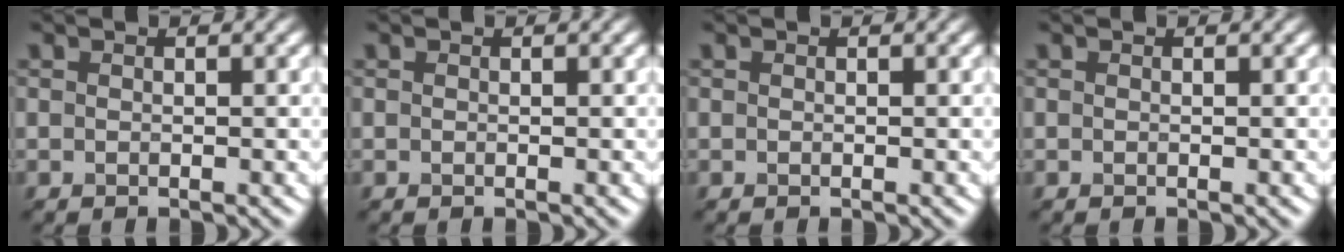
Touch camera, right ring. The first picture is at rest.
{"total": 0.0}
{"total": 0.0}
{"total": 0.0}